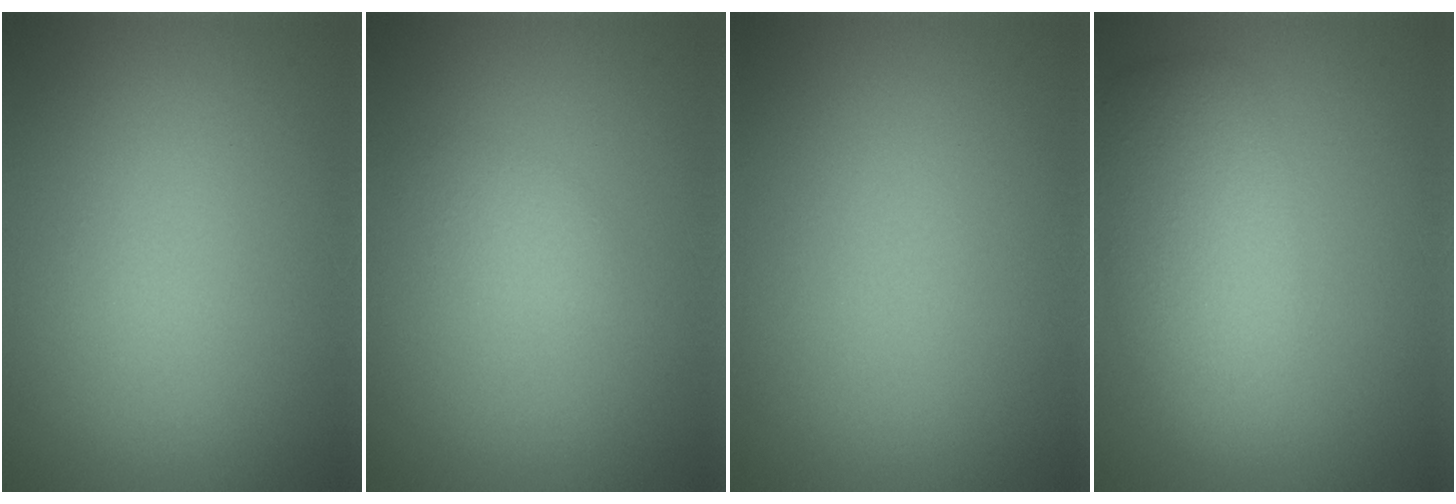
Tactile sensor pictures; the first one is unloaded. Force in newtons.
{"total": 1.2, "press": 1.2, "slide": 0.1}
{"total": 0.0}
{"total": 5.7, "press": 5.6, "slide": 0.3}